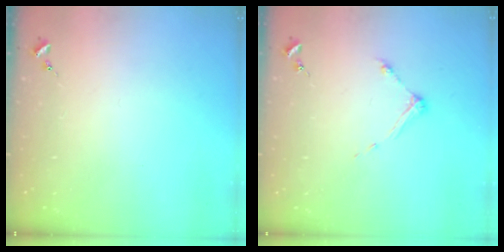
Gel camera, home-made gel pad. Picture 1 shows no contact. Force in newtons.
{"total": 6.9, "press": 6.9, "slide": 0.5}